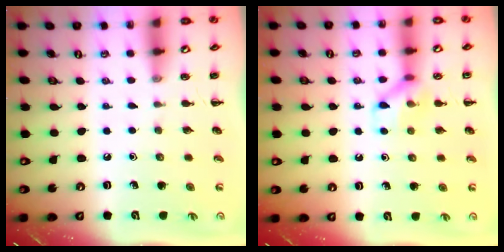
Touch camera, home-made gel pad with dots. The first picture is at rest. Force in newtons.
{"total": 9.4, "press": 9.4, "slide": 0.8}